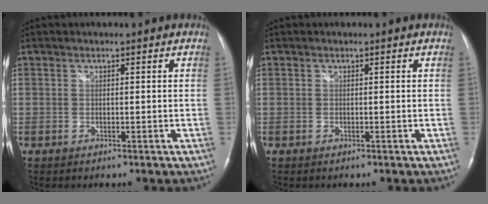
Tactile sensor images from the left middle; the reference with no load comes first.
{"total": 0.0}